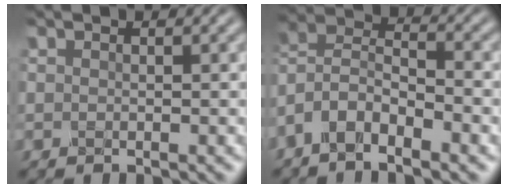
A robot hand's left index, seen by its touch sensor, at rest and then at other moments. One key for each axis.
{"total": 6.5, "fx": -4.0, "fy": 2.7, "fz": 4.3, "tx": -0.076, "ty": 0.008, "tz": -0.087}